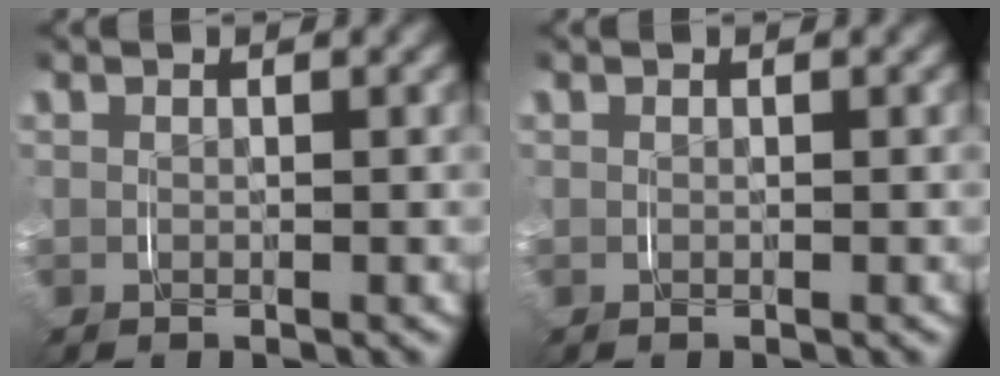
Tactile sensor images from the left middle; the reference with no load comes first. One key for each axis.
{"total": 0.0}